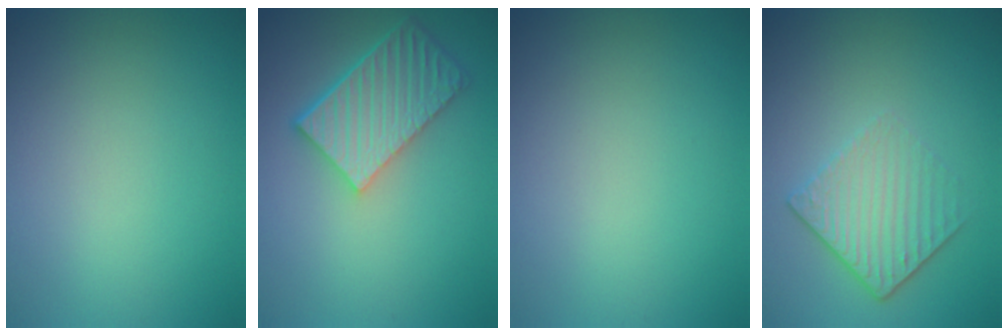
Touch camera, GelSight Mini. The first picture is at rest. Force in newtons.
{"total": 5.5, "press": 4.2, "slide": 3.7}
{"total": 0.0}
{"total": 4.2, "press": 2.8, "slide": 3.1}